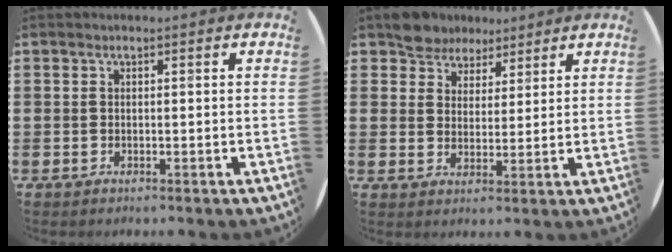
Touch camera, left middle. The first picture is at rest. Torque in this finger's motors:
{"motor_torque": [0.19, -0.18, 0.06, 0.03]}